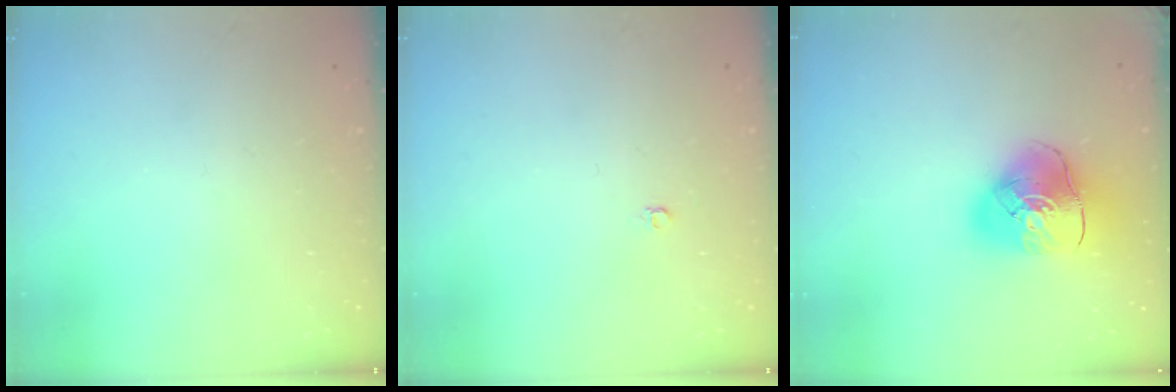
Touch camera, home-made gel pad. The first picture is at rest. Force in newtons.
{"total": 3.2, "press": 3.2, "slide": 0.2}
{"total": 15.0, "press": 14.8, "slide": 2.2}